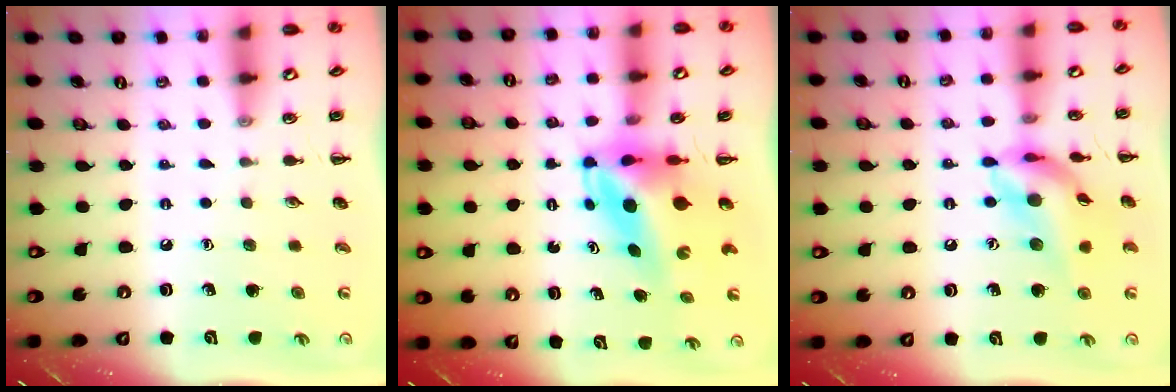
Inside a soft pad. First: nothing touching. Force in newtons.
{"total": 6.1, "press": 5.8, "slide": 2.0}
{"total": 15.0, "press": 14.7, "slide": 3.0}